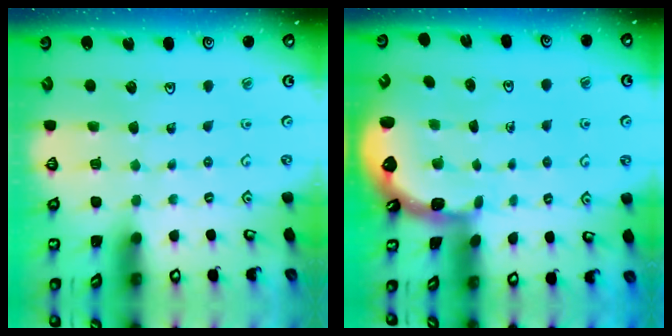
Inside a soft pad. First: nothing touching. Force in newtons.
{"total": 1.4, "press": 1.4, "slide": 0.1}